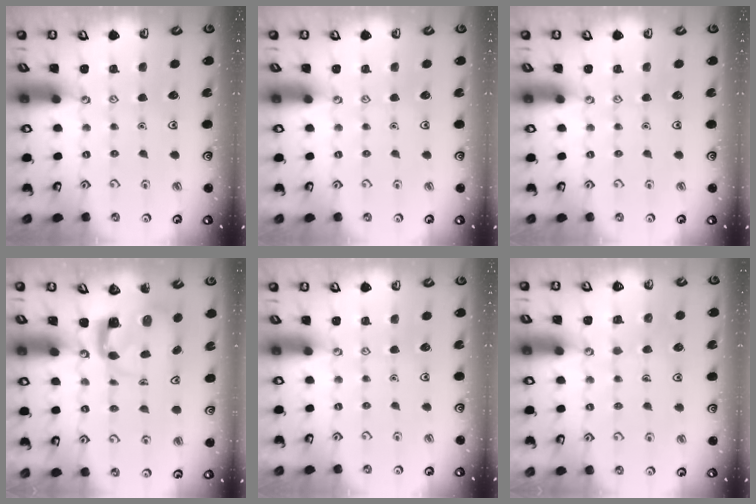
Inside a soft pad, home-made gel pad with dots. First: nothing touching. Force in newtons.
{"total": 0.0}
{"total": 0.0}
{"total": 4.0, "press": 4.0, "slide": 0.4}
{"total": 0.0}
{"total": 3.9, "press": 3.8, "slide": 0.3}